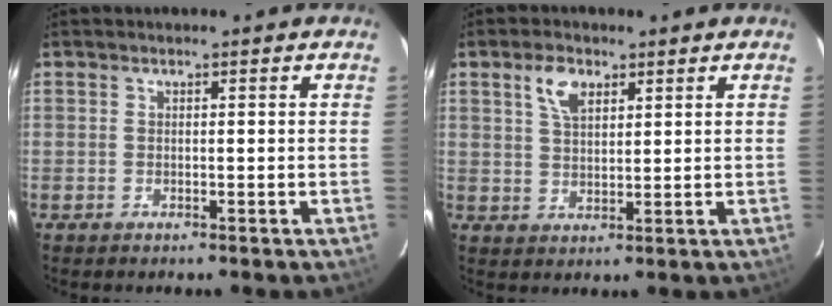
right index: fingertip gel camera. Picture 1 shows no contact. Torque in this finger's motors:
{"motor_torque": [0.55, 0.52, 0.17, 0.06]}